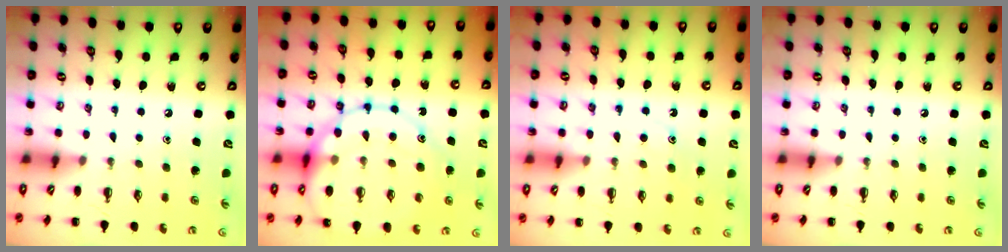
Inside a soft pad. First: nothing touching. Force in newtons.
{"total": 22.8, "press": 22.7, "slide": 2.9}
{"total": 10.8, "press": 10.8, "slide": 0.7}
{"total": 0.0}